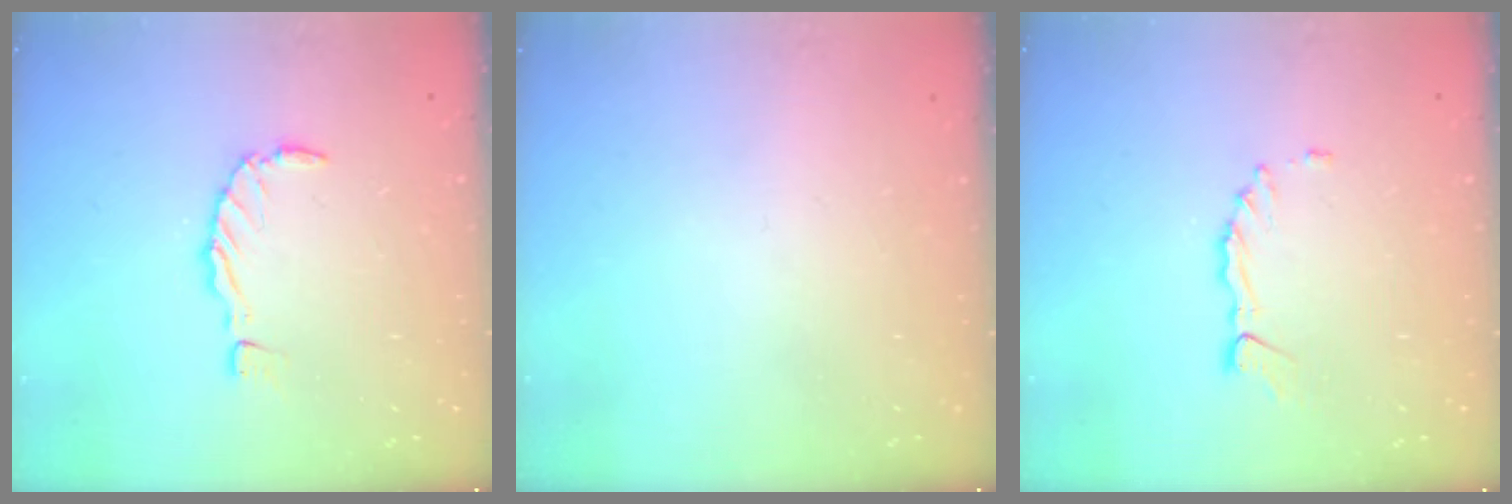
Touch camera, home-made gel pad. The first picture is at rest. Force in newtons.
{"total": 0.0}
{"total": 1.5, "press": 1.5, "slide": 0.3}